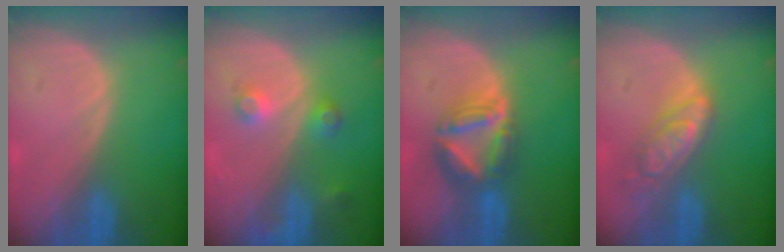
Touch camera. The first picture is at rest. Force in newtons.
{"total": 3.9, "press": 3.6, "slide": 1.5}
{"total": 7.7, "press": 6.7, "slide": 3.7}
{"total": 6.4, "press": 5.7, "slide": 3.0}